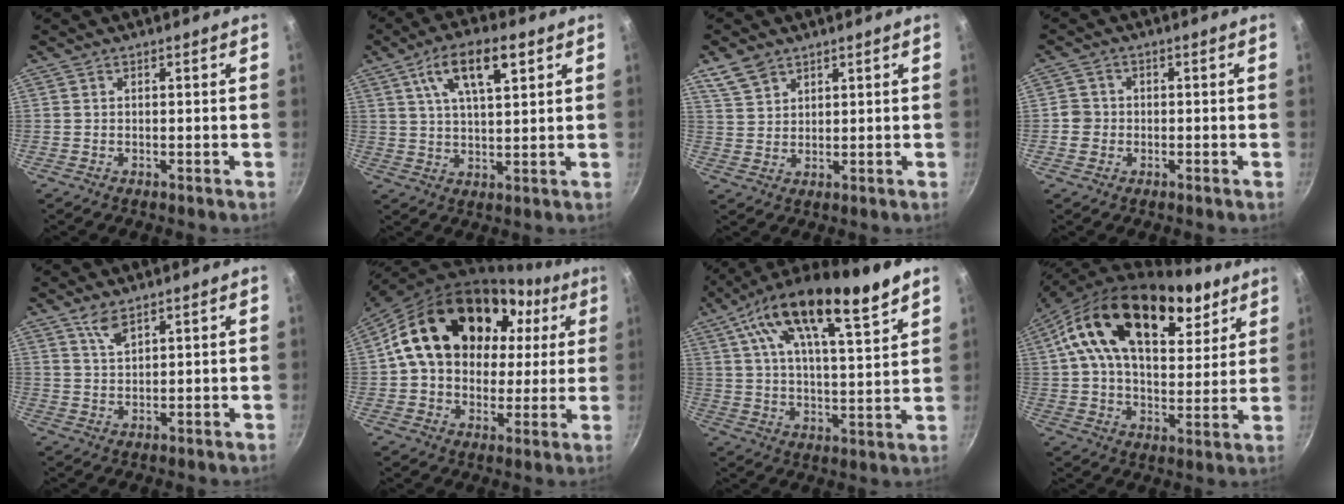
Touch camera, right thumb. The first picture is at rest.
{"total": 11.5, "force": [5.1, 4.5, 9.3], "torque": [-0.147, -0.005, 0.089]}
{"total": 5.3, "force": [3.5, 3.5, 1.7], "torque": [-0.020, -0.005, 0.077]}
{"total": 3.2, "force": [-0.9, 2.9, 0.9], "torque": [-0.002, 0.012, -0.018]}
{"total": 3.5, "force": [2.3, 1.2, 2.3], "torque": [-0.043, -0.014, 0.050]}
{"total": 23.8, "force": [6.0, 17.3, 15.2], "torque": [-0.234, 0.027, 0.097]}
{"total": 17.7, "force": [11.1, 4.1, 13.1], "torque": [-0.201, -0.040, 0.185]}
{"total": 24.9, "force": [11.1, 14.4, 17.1], "torque": [-0.264, -0.011, 0.166]}